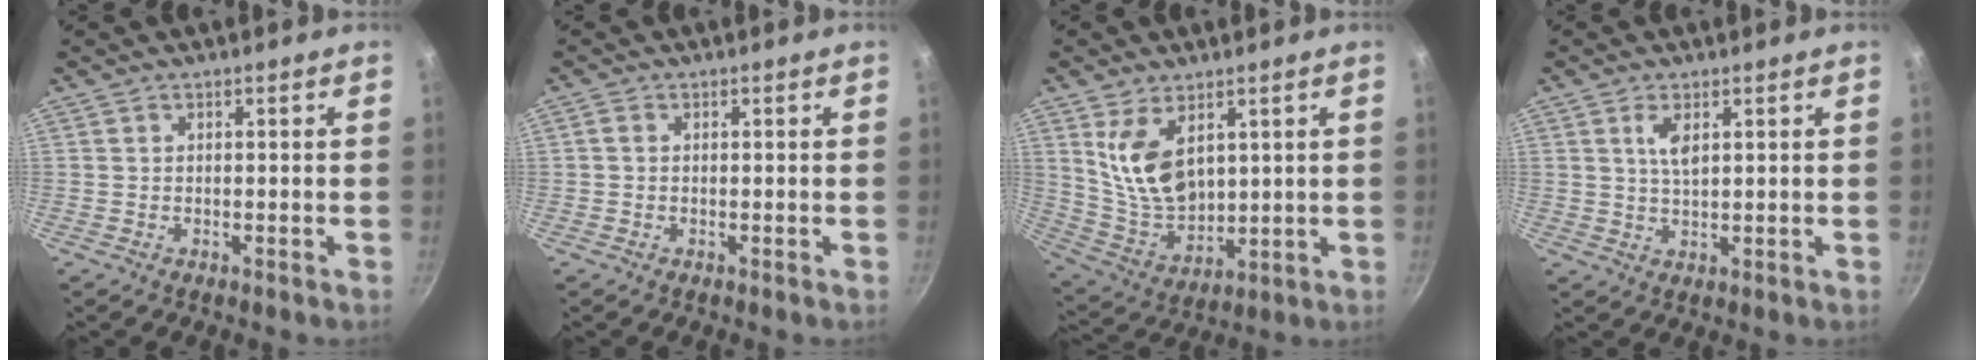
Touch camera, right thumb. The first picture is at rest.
{"total": 0.9, "force": [0.0, 0.8, 0.5], "torque": [-0.009, 0.005, -0.001]}
{"total": 11.9, "force": [4.7, 7.0, 8.5], "torque": [-0.139, -0.044, 0.107]}
{"total": 3.8, "force": [1.6, 1.7, 3.0], "torque": [-0.055, -0.010, 0.031]}